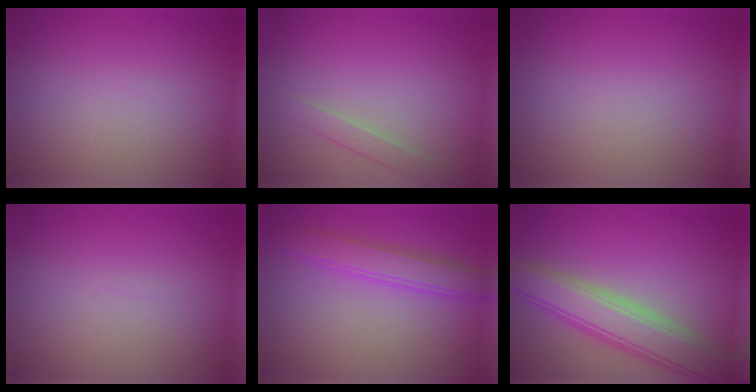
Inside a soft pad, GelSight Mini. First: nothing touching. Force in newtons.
{"total": 1.4, "press": 1.4, "slide": 0.1}
{"total": 0.0}
{"total": 0.0}
{"total": 2.4, "press": 2.4, "slide": 0.2}
{"total": 6.6, "press": 6.6, "slide": 0.4}